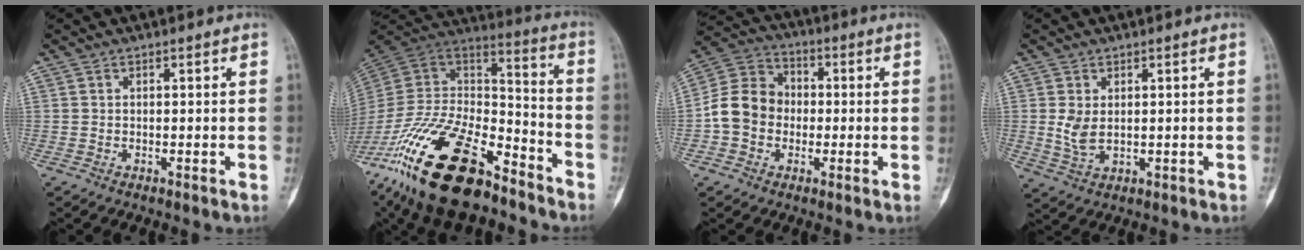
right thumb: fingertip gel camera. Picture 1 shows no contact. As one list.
[{"total": 28.7, "force": [-19.0, 11.6, 18.1], "torque": [-0.356, 0.045, -0.343]}, {"total": 10.9, "force": [-1.5, 9.3, 5.6], "torque": [-0.087, 0.037, -0.041]}, {"total": 4.6, "force": [0.3, 3.0, 3.4], "torque": [-0.063, -0.007, 0.015]}]